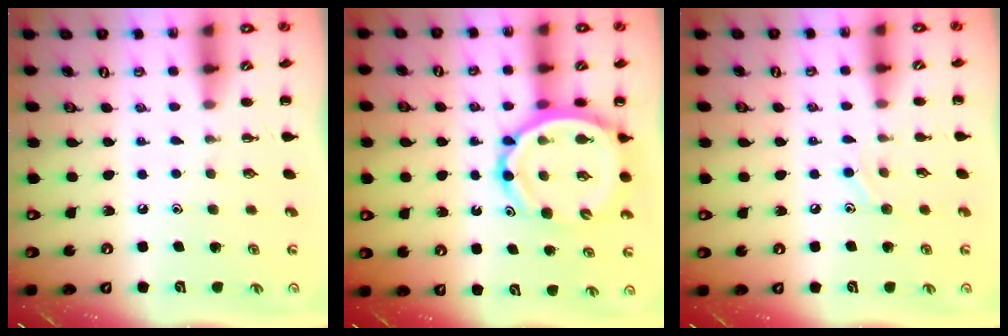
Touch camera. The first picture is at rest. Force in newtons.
{"total": 12.8, "press": 12.1, "slide": 4.0}
{"total": 6.3, "press": 6.1, "slide": 1.6}